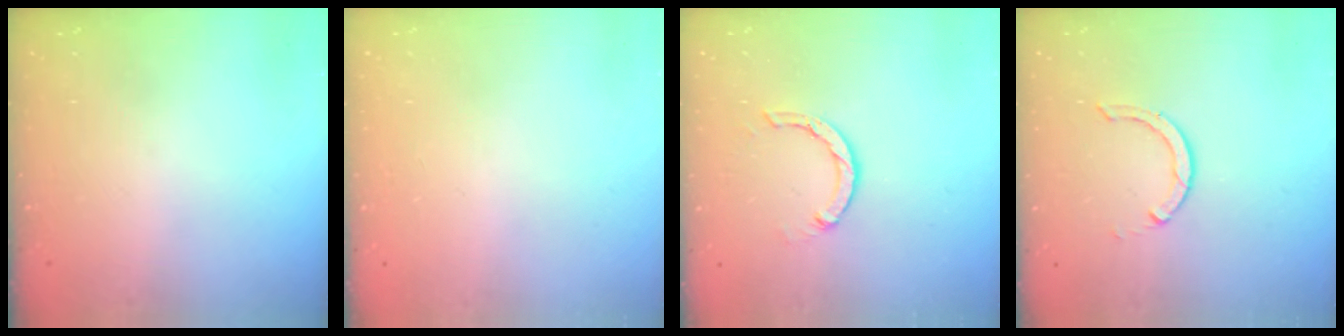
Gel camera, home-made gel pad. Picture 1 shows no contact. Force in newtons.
{"total": 2.6, "press": 2.6, "slide": 0.2}
{"total": 4.0, "press": 4.0, "slide": 0.4}
{"total": 2.9, "press": 2.9, "slide": 0.4}